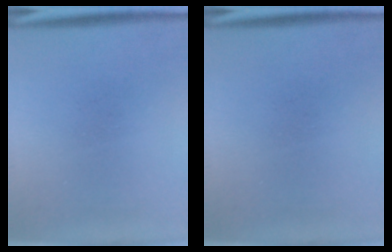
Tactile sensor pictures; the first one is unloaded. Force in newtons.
{"total": 0.0}